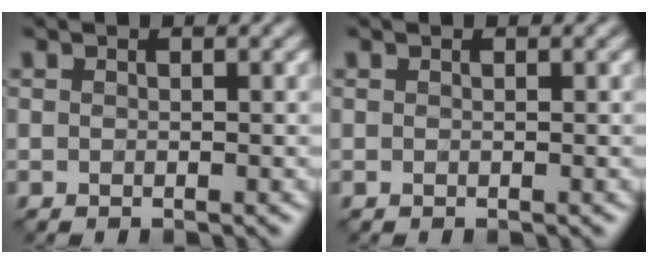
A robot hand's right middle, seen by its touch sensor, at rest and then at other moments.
{"total": 0.0}